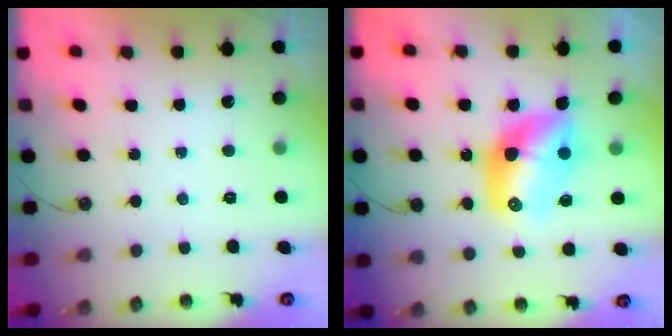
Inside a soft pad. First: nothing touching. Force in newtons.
{"total": 13.1, "press": 13.1, "slide": 1.0}